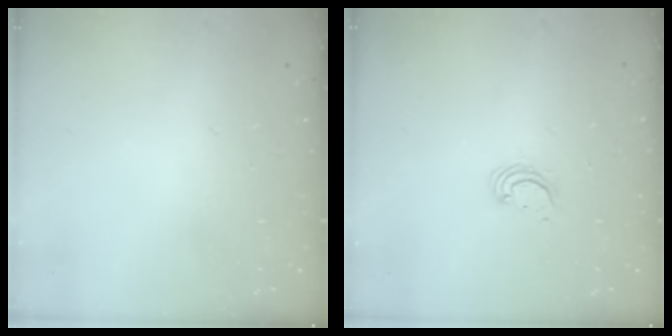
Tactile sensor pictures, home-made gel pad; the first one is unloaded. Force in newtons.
{"total": 2.8, "press": 2.8, "slide": 0.2}